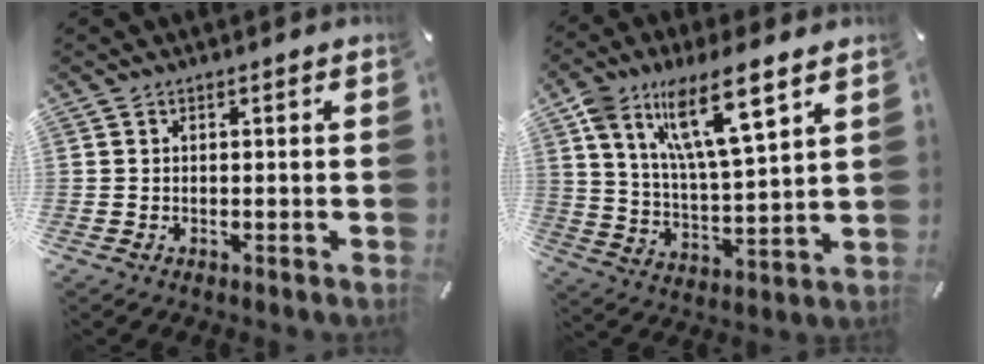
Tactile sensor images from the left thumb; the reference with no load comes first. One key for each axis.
{"total": 14.9, "fx": 9.7, "fy": 4.5, "fz": 10.4, "tx": -0.195, "ty": -0.032, "tz": 0.166}